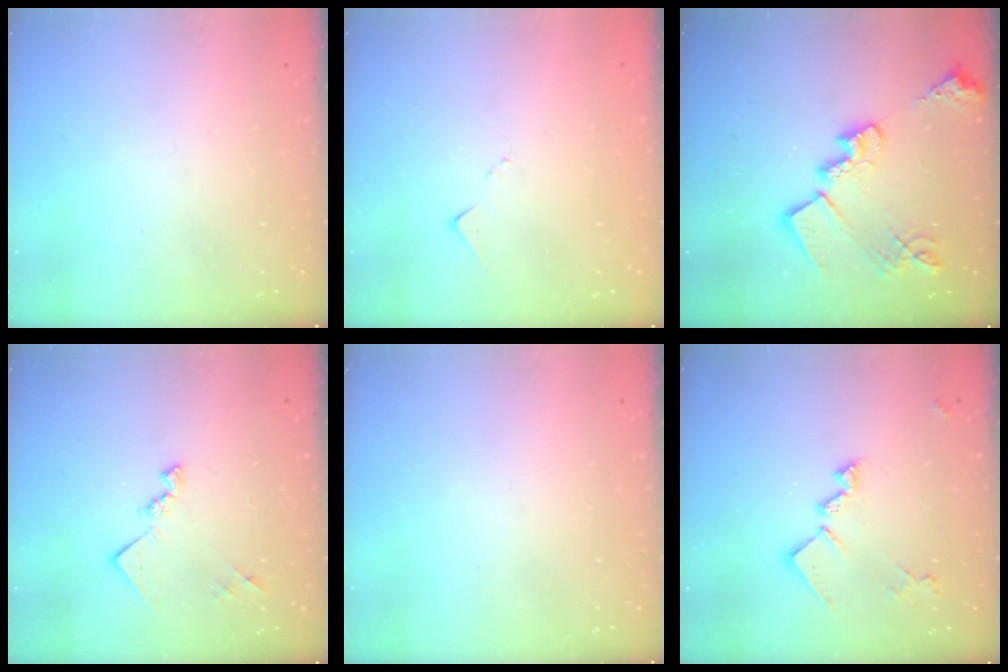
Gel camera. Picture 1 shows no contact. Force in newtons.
{"total": 6.6, "press": 6.6, "slide": 0.2}
{"total": 19.2, "press": 19.1, "slide": 1.4}
{"total": 10.8, "press": 10.8, "slide": 0.4}
{"total": 0.0}
{"total": 13.5, "press": 13.5, "slide": 0.6}